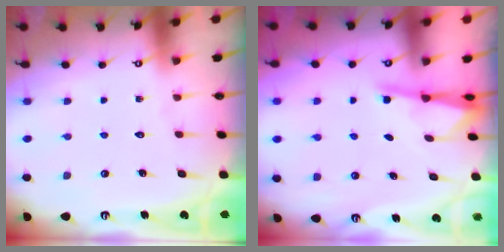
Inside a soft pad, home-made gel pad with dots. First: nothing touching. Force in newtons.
{"total": 2.4, "press": 2.3, "slide": 0.3}